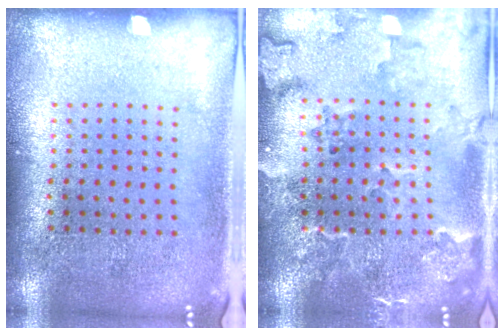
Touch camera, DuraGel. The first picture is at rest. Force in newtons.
{"total": 2.5, "press": 2.2, "slide": 1.1}